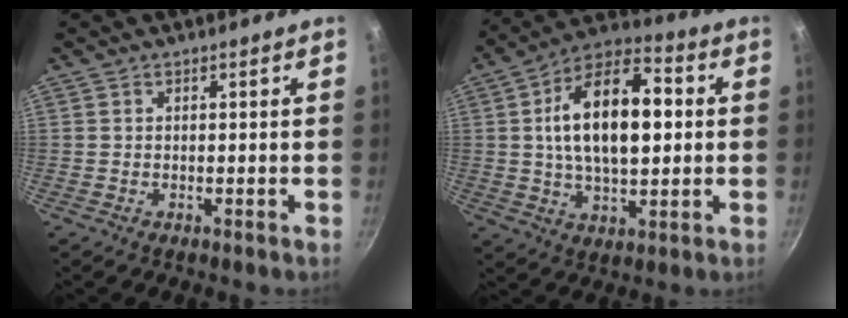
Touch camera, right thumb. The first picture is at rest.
{"total": 19.0, "force": [2.3, 10.0, 16.0], "torque": [-0.249, 0.017, 0.033]}